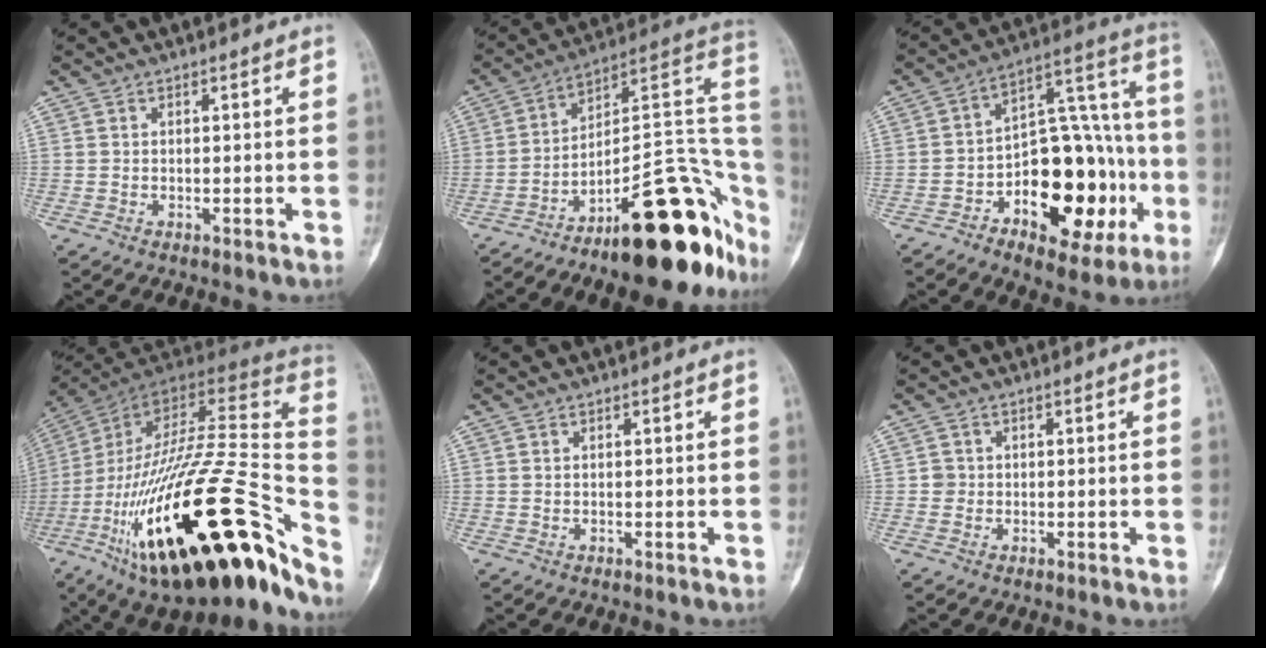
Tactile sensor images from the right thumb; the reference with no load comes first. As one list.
[{"total": 27.4, "force": [-13.7, 9.3, 21.9], "torque": [-0.197, 0.109, -0.199]}, {"total": 23.4, "force": [-6.9, 12.4, 18.5], "torque": [-0.230, 0.054, -0.091]}, {"total": 42.3, "force": [-20.7, 14.1, 34.1], "torque": [-0.515, 0.036, -0.329]}, {"total": 0.0}, {"total": 1.5, "force": [-0.1, 1.5, 0.1], "torque": [0.007, 0.006, -0.004]}]